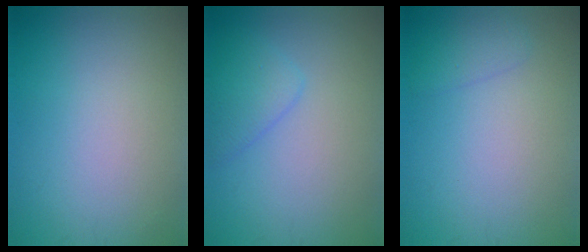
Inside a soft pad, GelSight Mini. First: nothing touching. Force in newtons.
{"total": 2.3, "press": 2.3, "slide": 0.2}
{"total": 1.3, "press": 1.3, "slide": 0.1}